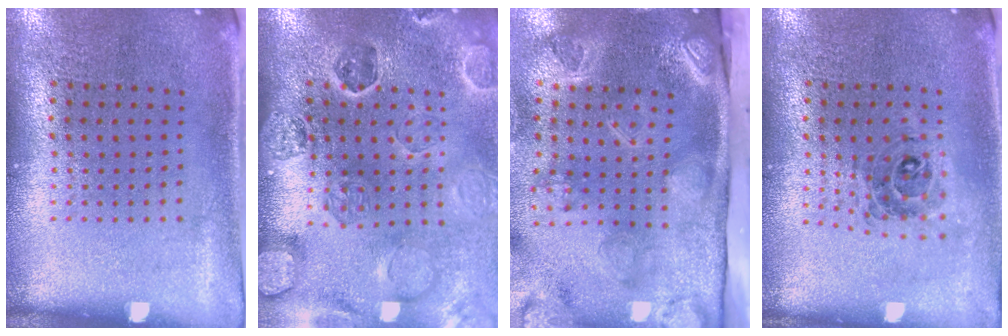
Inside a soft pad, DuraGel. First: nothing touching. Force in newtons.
{"total": 2.6, "press": 2.6, "slide": 0.3}
{"total": 4.4, "press": 3.1, "slide": 3.0}
{"total": 0.6, "press": 0.6, "slide": 0.2}